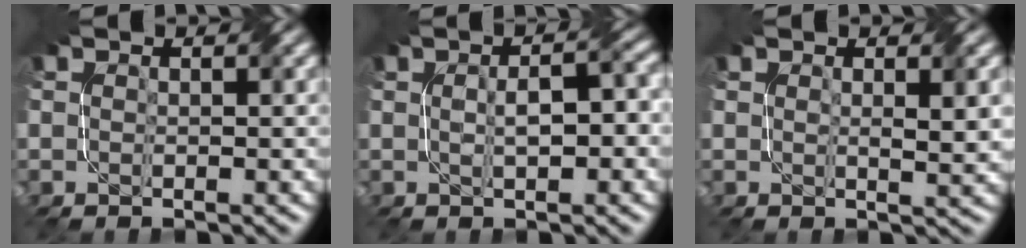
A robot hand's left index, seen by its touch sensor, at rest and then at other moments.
{"total": 4.1, "force": [0.3, 1.7, 3.8], "torque": [-0.047, 0.004, 0.002]}
{"total": 2.3, "force": [0.8, 0.6, 2.1], "torque": [-0.032, -0.001, 0.017]}